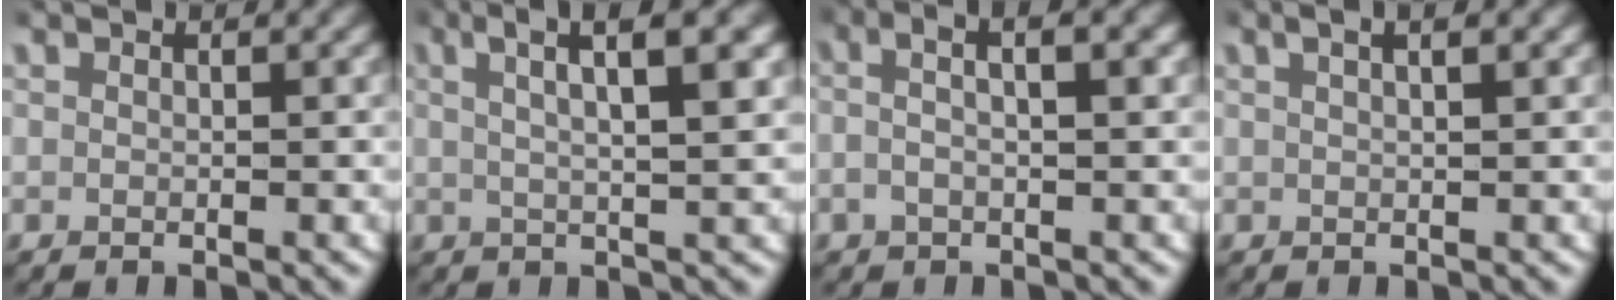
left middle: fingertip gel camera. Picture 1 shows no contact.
{"total": 6.0, "force": [3.5, 0.9, 4.8], "torque": [-0.072, 0.021, 0.048]}
{"total": 3.1, "force": [0.4, 1.1, 2.9], "torque": [-0.052, 0.014, 0.003]}
{"total": 2.7, "force": [1.5, 0.8, 2.1], "torque": [-0.019, 0.020, 0.016]}